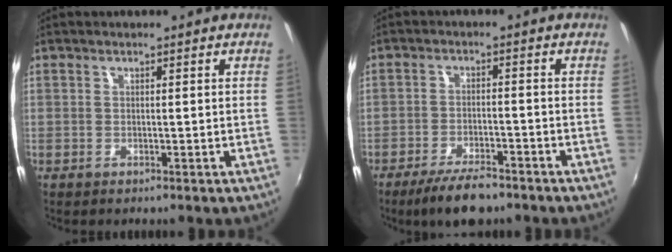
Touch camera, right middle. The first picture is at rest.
{"total": 8.1, "force": [-6.3, 2.4, 4.4], "torque": [-0.103, -0.011, -0.105]}